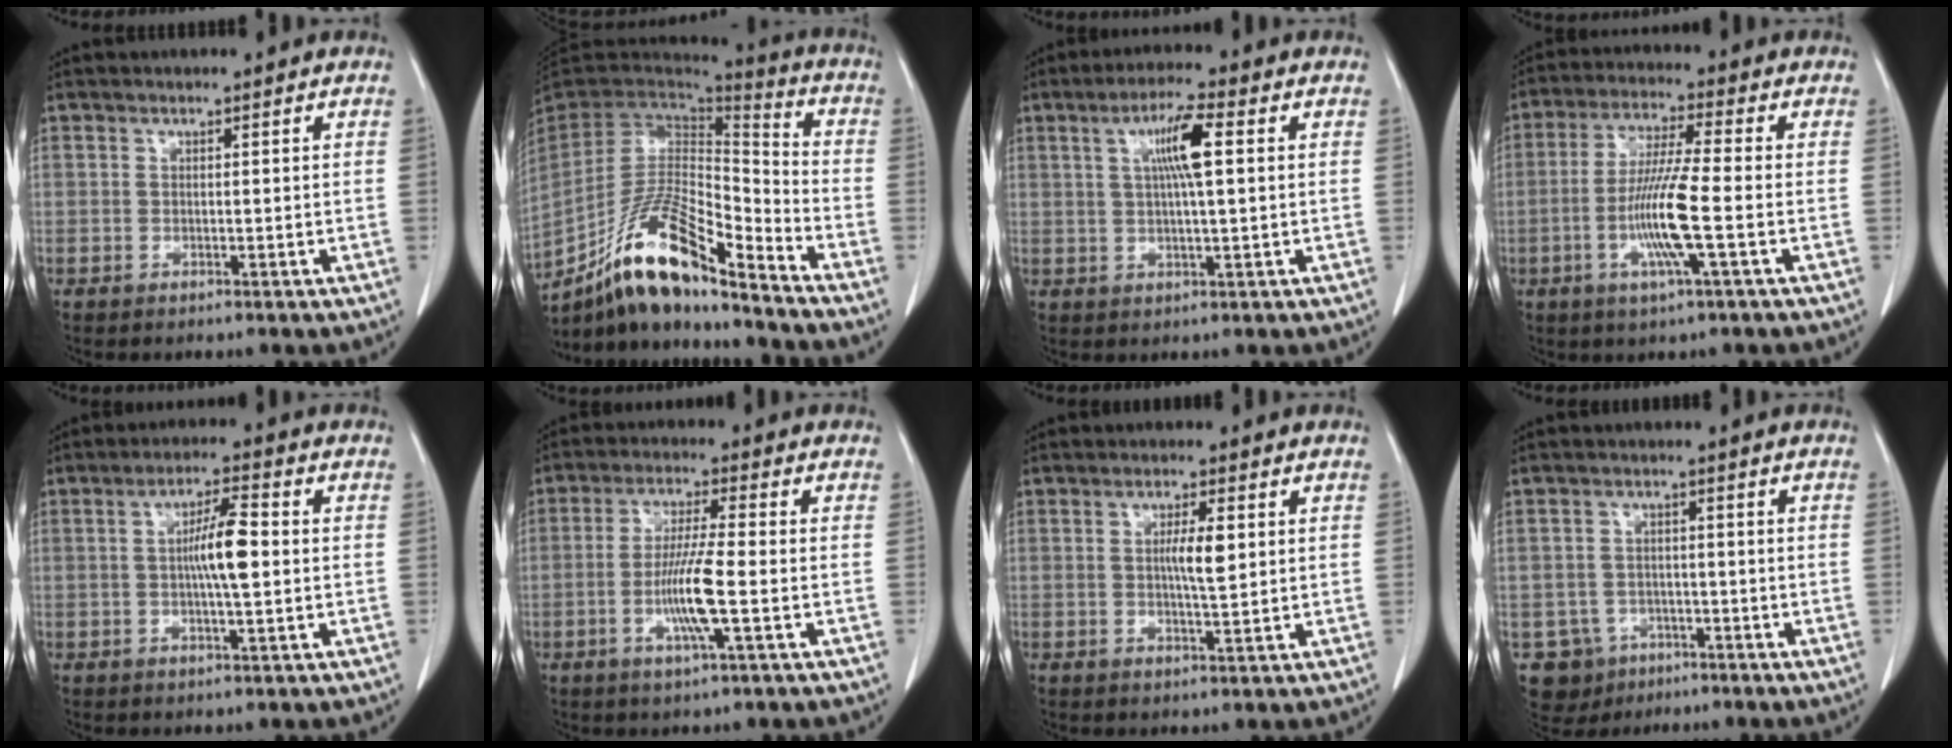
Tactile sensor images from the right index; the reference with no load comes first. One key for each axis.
{"total": 17.9, "fx": -12.7, "fy": 3.3, "fz": 12.2, "tx": -0.235, "ty": 0.000, "tz": -0.228}
{"total": 6.7, "fx": 1.7, "fy": 0.3, "fz": 6.5, "tx": -0.117, "ty": 0.007, "tz": 0.029}
{"total": 10.5, "fx": -2.8, "fy": -0.2, "fz": 10.1, "tx": -0.200, "ty": -0.010, "tz": -0.059}
{"total": 6.2, "fx": -0.1, "fy": 0.6, "fz": 6.2, "tx": -0.112, "ty": 0.005, "tz": -0.006}
{"total": 8.0, "fx": -2.2, "fy": -0.2, "fz": 7.7, "tx": -0.148, "ty": -0.008, "tz": -0.046}
{"total": 3.9, "fx": 0.5, "fy": 0.4, "fz": 3.8, "tx": -0.067, "ty": -0.001, "tz": 0.008}
{"total": 6.3, "fx": -3.1, "fy": 5.5, "fz": 0.5, "tx": -0.013, "ty": 0.008, "tz": -0.039}